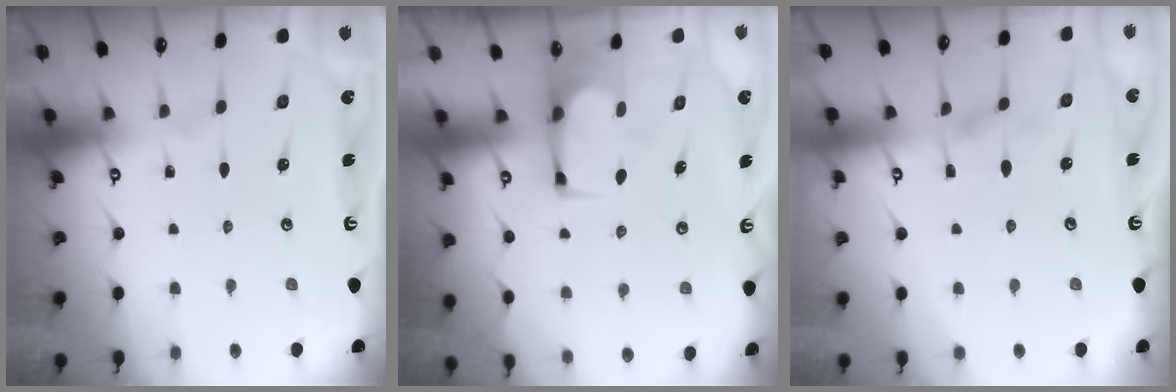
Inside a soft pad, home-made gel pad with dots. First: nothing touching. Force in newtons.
{"total": 1.8, "press": 1.7, "slide": 0.3}
{"total": 2.5, "press": 2.3, "slide": 1.0}